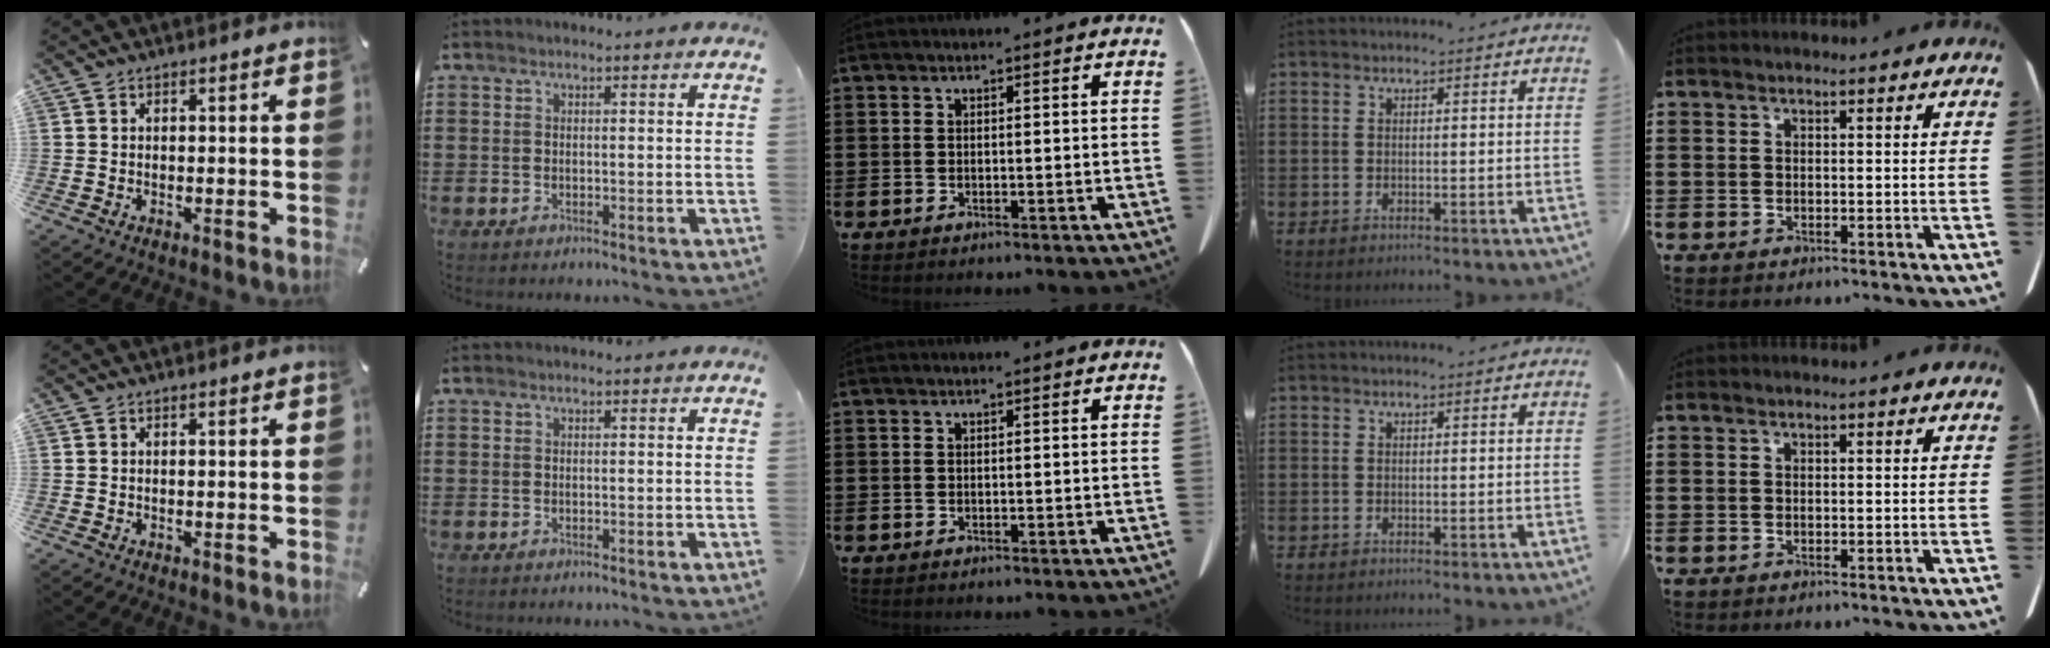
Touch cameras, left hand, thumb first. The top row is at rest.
{}